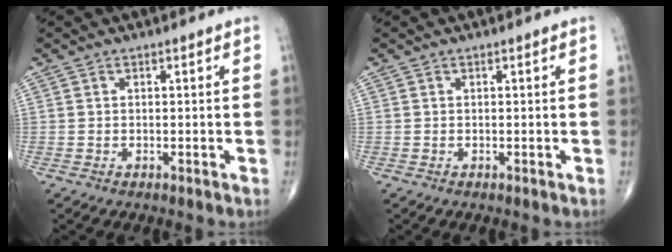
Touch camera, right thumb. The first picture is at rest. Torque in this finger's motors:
{"motor_torque": [0.00, 0.00, 0.04, 0.04, 0.00]}